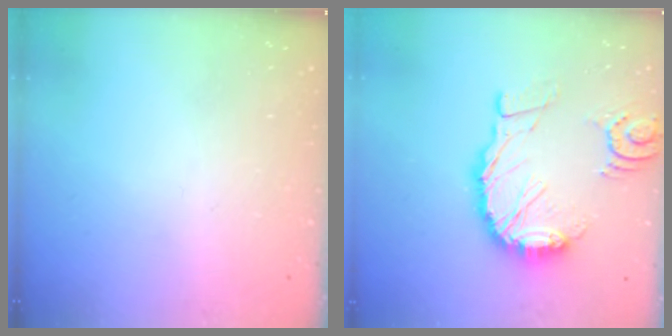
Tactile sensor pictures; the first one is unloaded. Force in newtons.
{"total": 17.1, "press": 17.0, "slide": 2.2}